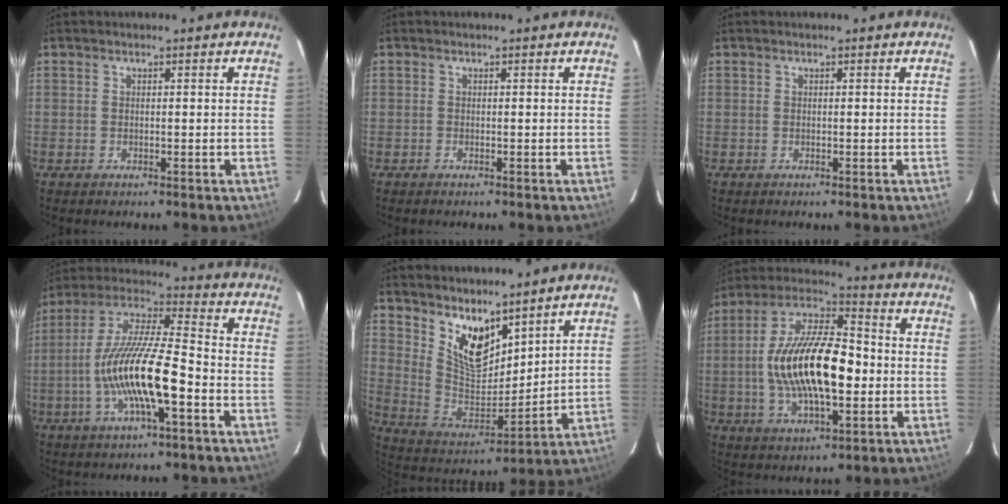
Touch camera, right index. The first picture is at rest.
{"total": 0.0}
{"total": 0.0}
{"total": 16.6, "force": [-5.1, 3.3, 15.5], "torque": [-0.303, -0.004, -0.102]}
{"total": 12.4, "force": [8.7, 5.5, 6.8], "torque": [-0.129, -0.009, 0.177]}
{"total": 20.0, "force": [-1.8, 8.2, 18.1], "torque": [-0.347, 0.006, -0.036]}